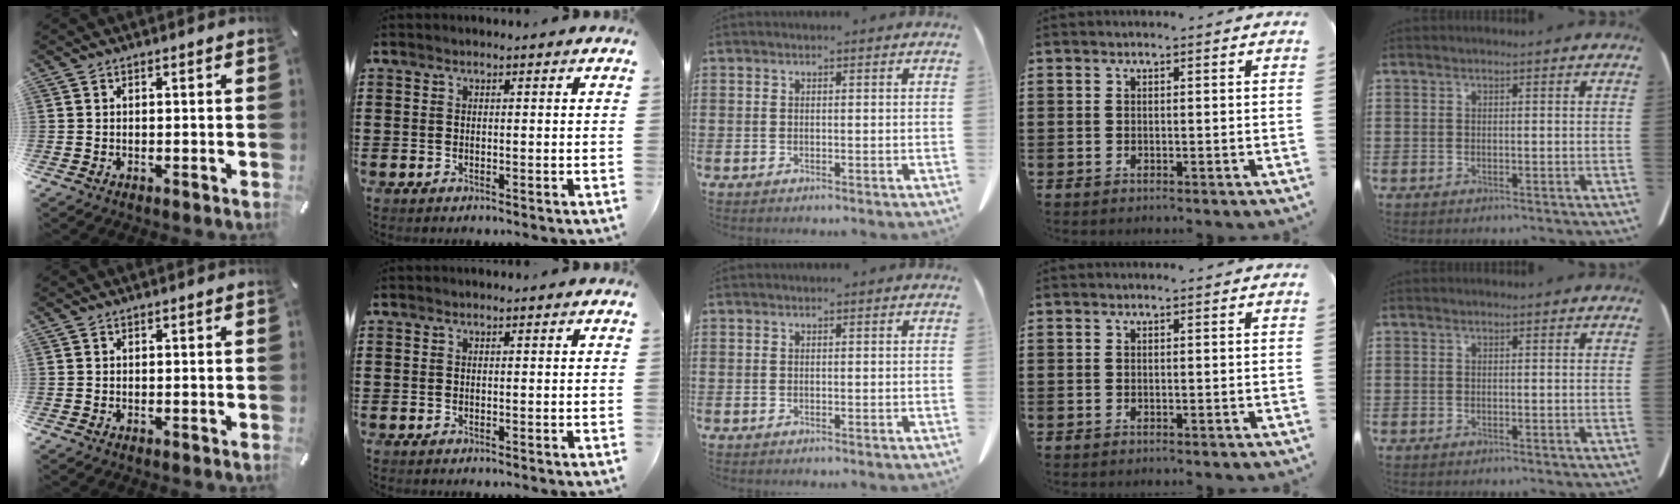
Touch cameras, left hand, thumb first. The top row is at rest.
{}